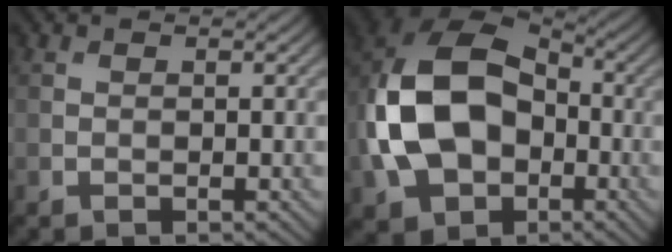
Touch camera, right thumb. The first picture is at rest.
{"total": 16.1, "force": [-2.3, 11.6, 11.0], "torque": [-0.257, -0.018, -0.044]}